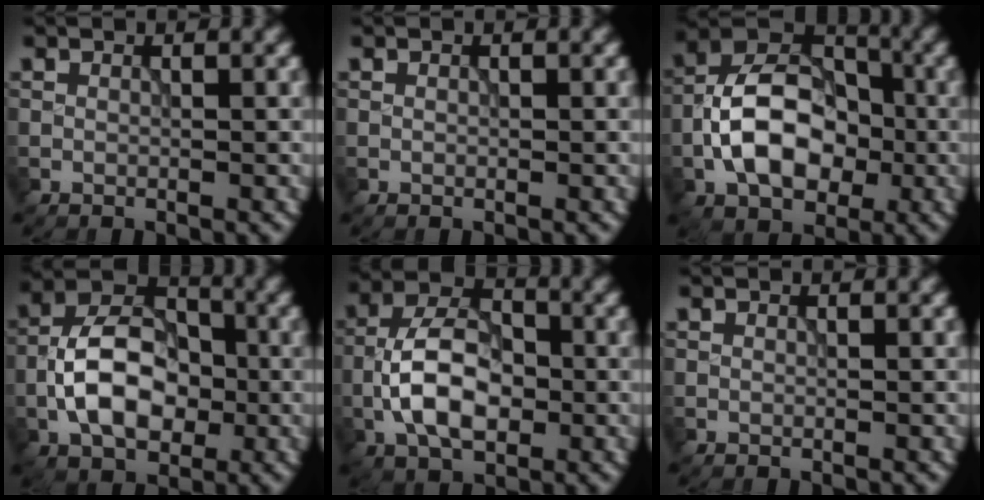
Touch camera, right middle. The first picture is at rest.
{"total": 0.0}
{"total": 9.1, "force": [-2.1, 5.9, 6.6], "torque": [-0.112, 0.023, -0.047]}
{"total": 8.1, "force": [-1.9, 5.1, 6.0], "torque": [-0.106, 0.017, -0.039]}
{"total": 7.2, "force": [-1.8, 4.1, 5.6], "torque": [-0.101, 0.013, -0.040]}
{"total": 0.0}